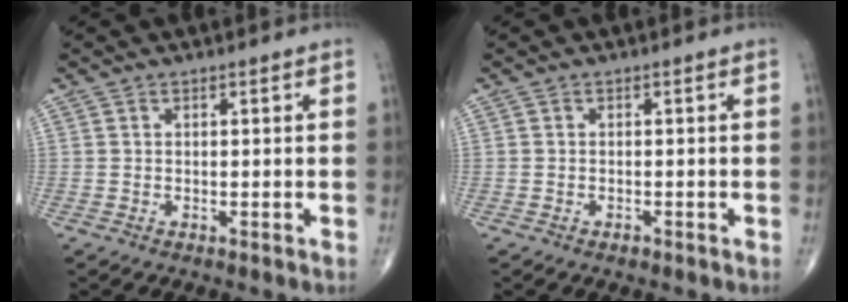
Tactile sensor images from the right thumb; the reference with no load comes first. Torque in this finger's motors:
{"motor_torque": [-0.19, 0.04, -0.14, -0.10, -0.01]}